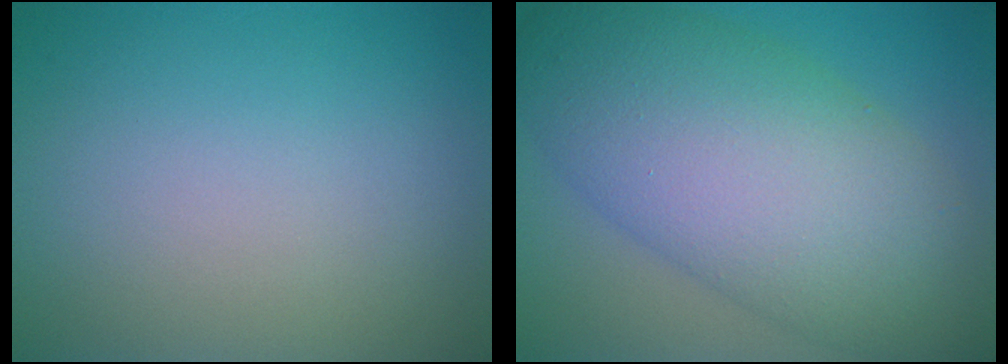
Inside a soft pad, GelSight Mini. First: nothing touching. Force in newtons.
{"total": 12.3, "press": 12.2, "slide": 0.4}